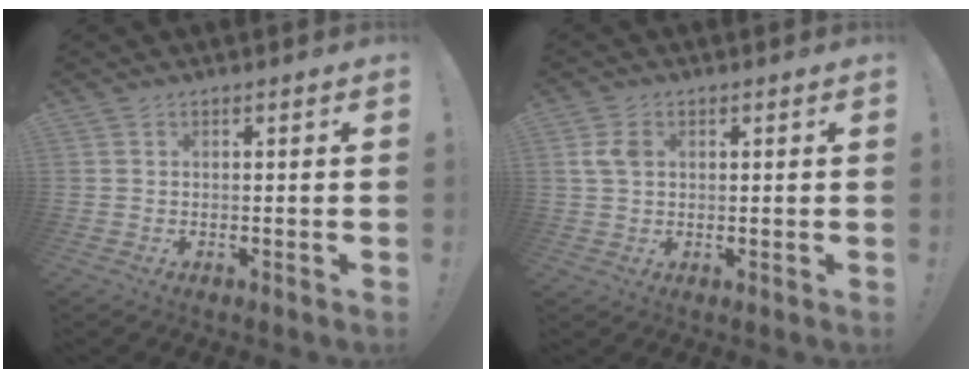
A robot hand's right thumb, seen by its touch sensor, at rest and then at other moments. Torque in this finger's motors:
{"motor_torque": [-0.04, 0.26, 0.40, -0.11, -0.21]}